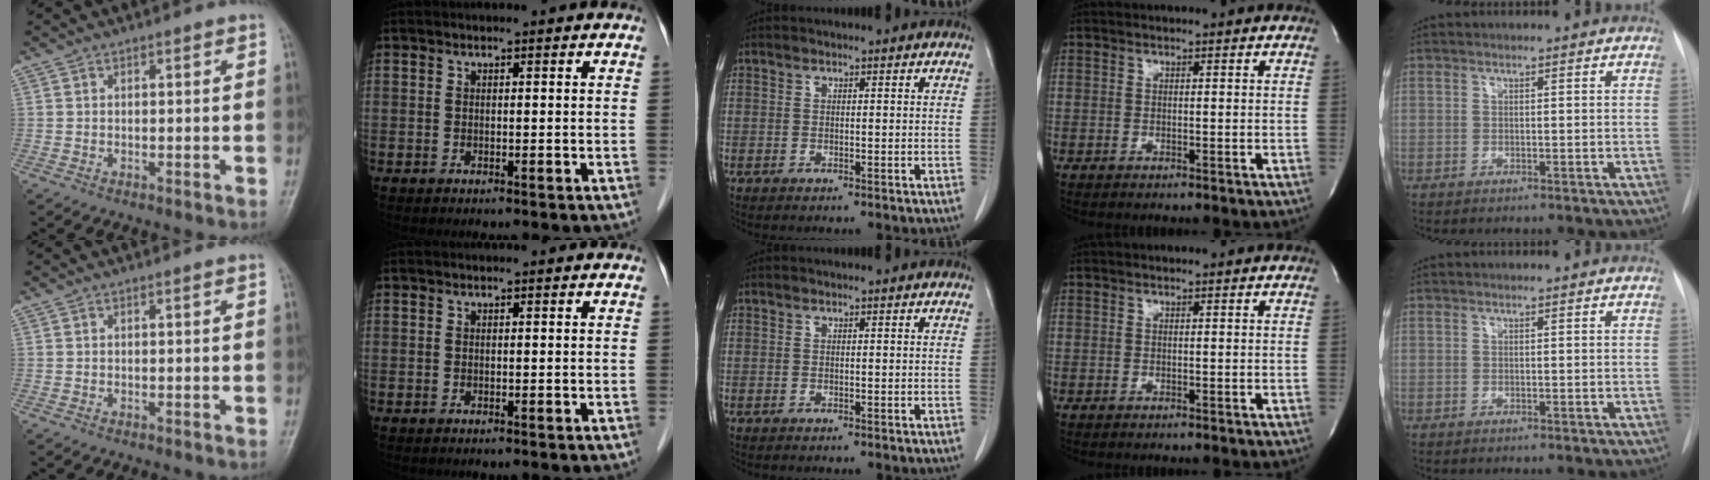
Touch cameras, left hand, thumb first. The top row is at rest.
{}